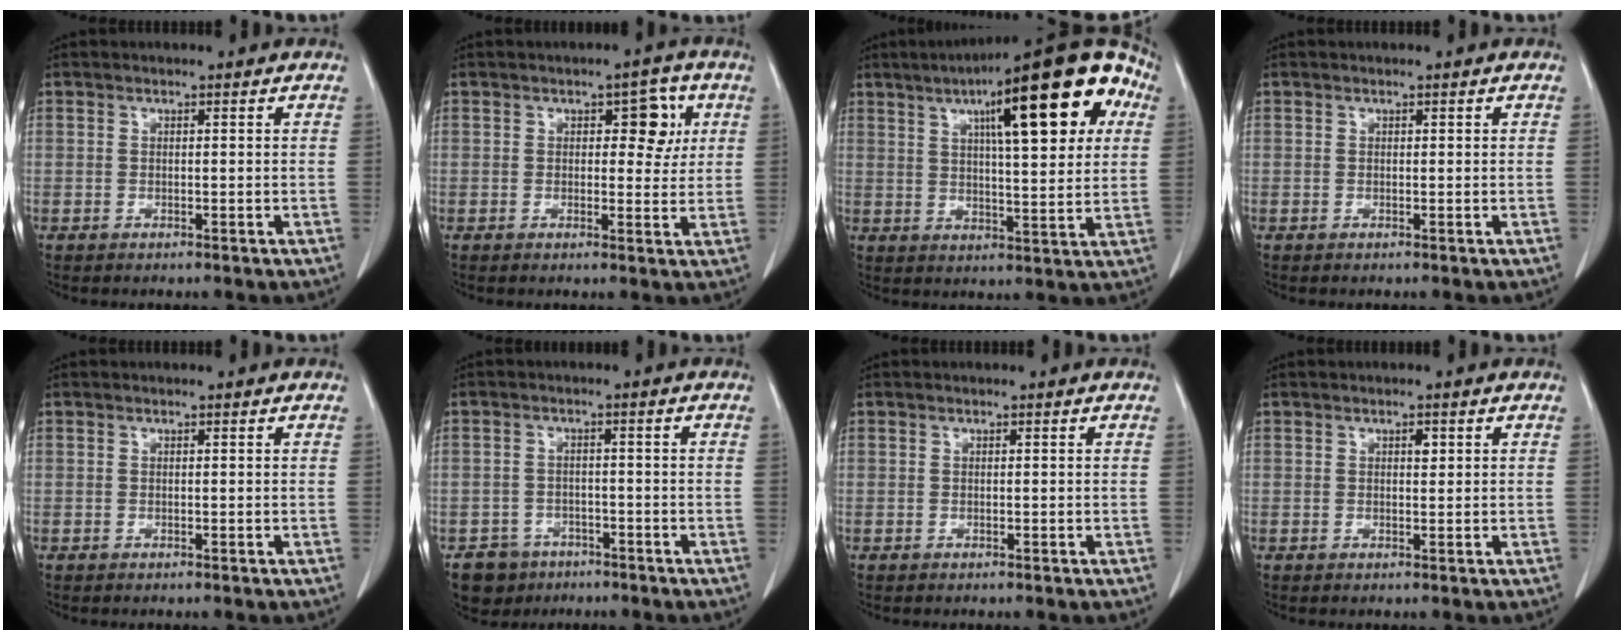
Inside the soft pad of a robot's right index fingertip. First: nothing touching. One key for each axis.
{"total": 5.0, "fx": 1.5, "fy": 2.6, "fz": 4.0, "tx": -0.043, "ty": 0.013, "tz": 0.020}
{"total": 19.6, "fx": 8.2, "fy": 3.7, "fz": 17.4, "tx": -0.249, "ty": 0.033, "tz": 0.114}
{"total": 0.0}
{"total": 0.0}
{"total": 5.0, "fx": -3.3, "fy": 3.7, "fz": 0.1, "tx": 0.001, "ty": 0.009, "tz": -0.050}
{"total": 0.0}
{"total": 1.1, "fx": 0.4, "fy": 0.5, "fz": 0.9, "tx": -0.013, "ty": 0.000, "tz": 0.006}